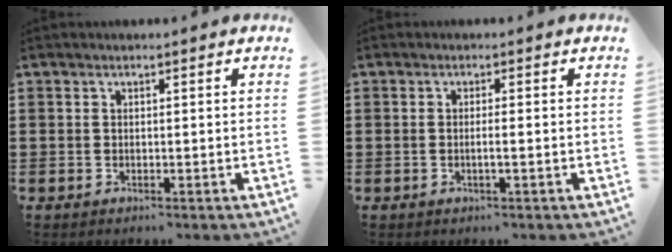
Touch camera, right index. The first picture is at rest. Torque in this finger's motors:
{"motor_torque": [-0.38, 0.31, -0.02, 0.00]}